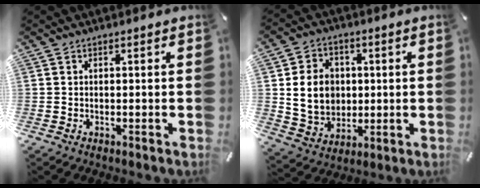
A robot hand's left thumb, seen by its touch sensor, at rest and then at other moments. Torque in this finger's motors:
{"motor_torque": [0.67, 0.79, 0.32, -0.07, 0.12]}